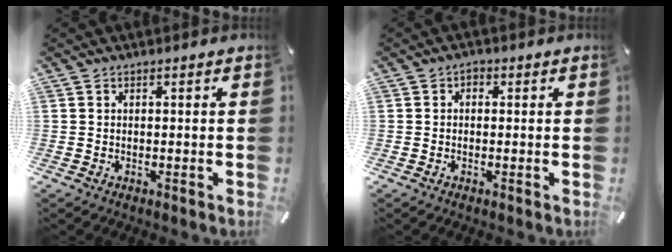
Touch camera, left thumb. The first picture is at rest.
{"total": 1.1, "force": [-0.2, 0.9, 0.6], "torque": [-0.012, 0.006, -0.005]}